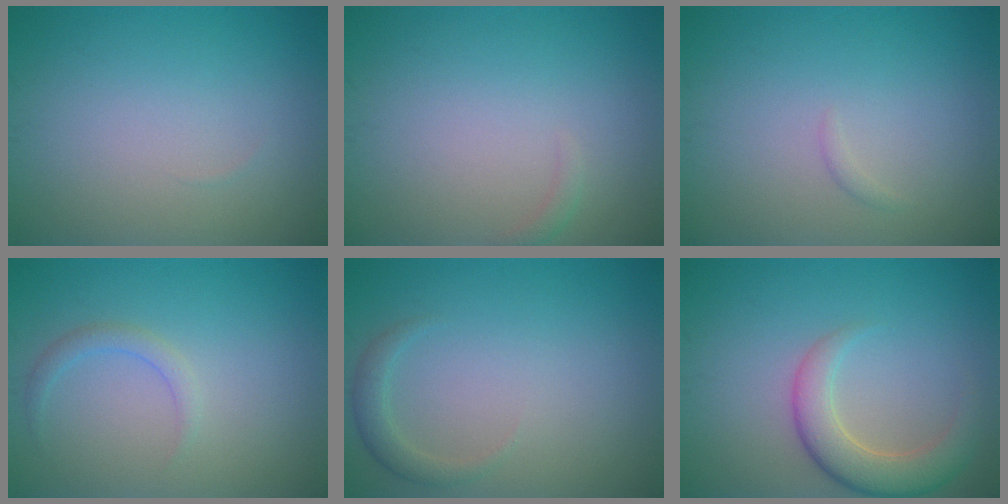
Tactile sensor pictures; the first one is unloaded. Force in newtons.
{"total": 0.7, "press": 0.7, "slide": 0.2}
{"total": 0.5, "press": 0.5, "slide": 0.1}
{"total": 1.3, "press": 1.3, "slide": 0.1}
{"total": 1.6, "press": 1.6, "slide": 0.2}
{"total": 4.5, "press": 4.5, "slide": 0.5}